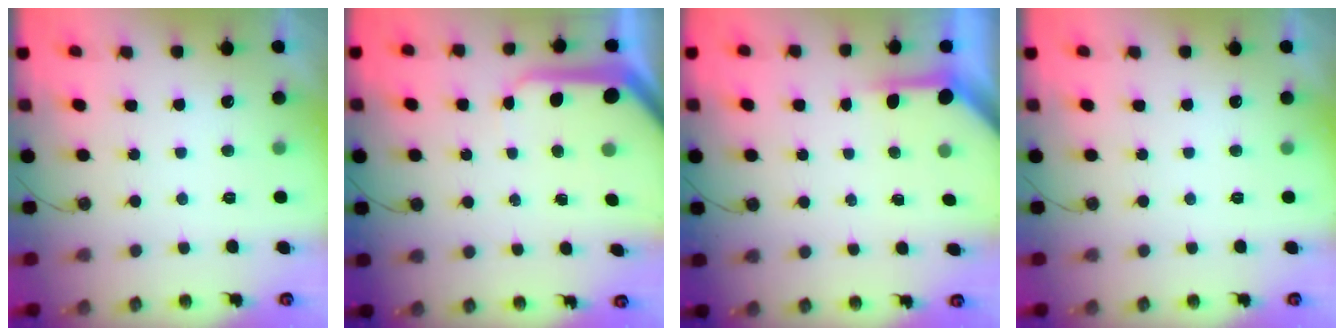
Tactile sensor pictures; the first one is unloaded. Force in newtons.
{"total": 7.9, "press": 7.8, "slide": 0.9}
{"total": 3.8, "press": 3.8, "slide": 0.4}
{"total": 0.0}